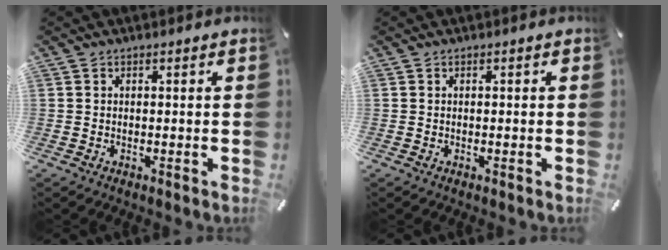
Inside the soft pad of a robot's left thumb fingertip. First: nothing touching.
{"total": 0.0}